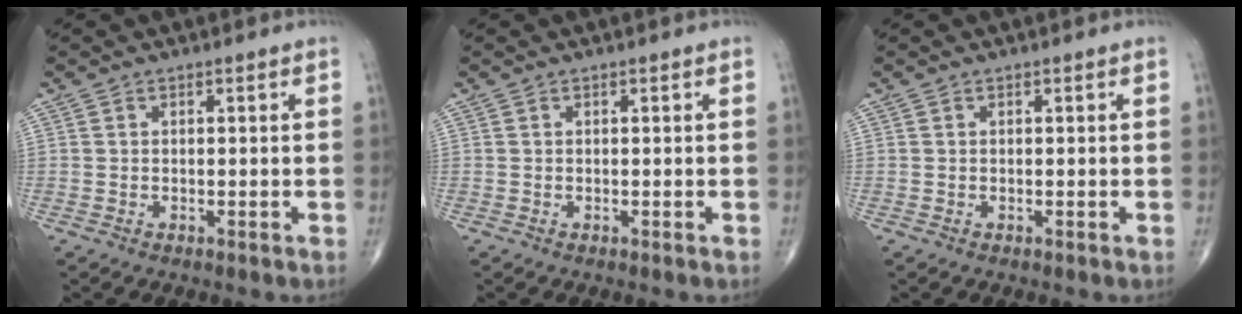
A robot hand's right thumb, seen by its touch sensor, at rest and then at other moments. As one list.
[{"total": 0.0}, {"total": 0.0}]